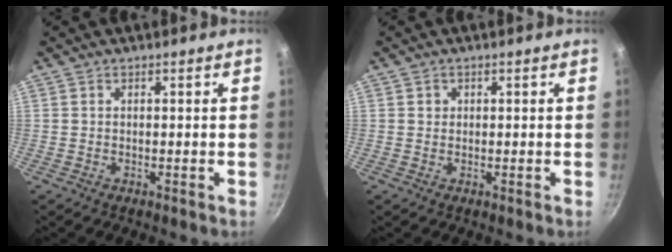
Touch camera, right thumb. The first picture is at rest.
{"total": 1.0, "force": [0.2, 0.9, 0.2], "torque": [0.004, 0.001, 0.003]}